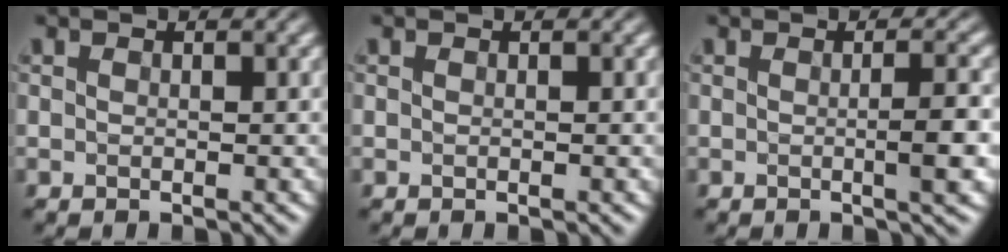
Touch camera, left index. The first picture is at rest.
{"total": 0.0}
{"total": 3.4, "force": [-1.4, 0.3, 3.0], "torque": [-0.047, 0.003, 0.000]}